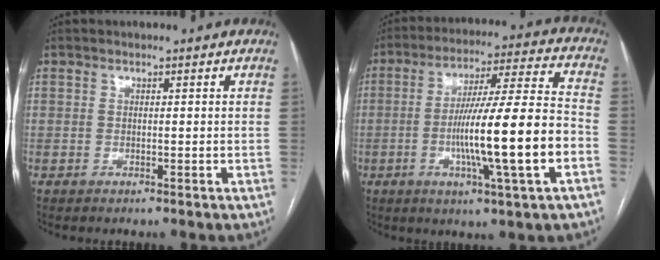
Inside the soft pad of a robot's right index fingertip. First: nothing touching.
{"total": 17.3, "force": [-4.3, 0.0, 16.8], "torque": [-0.287, 0.002, -0.072]}